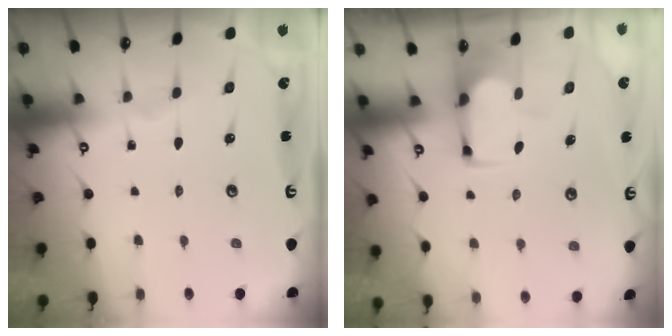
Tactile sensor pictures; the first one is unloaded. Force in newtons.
{"total": 1.8, "press": 1.6, "slide": 0.8}